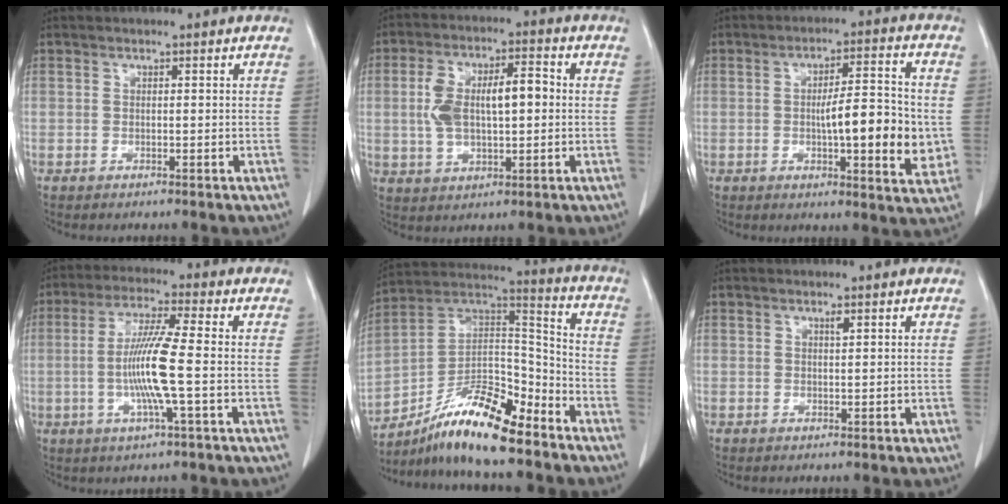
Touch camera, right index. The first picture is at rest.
{"total": 10.7, "force": [0.4, 4.2, 9.8], "torque": [-0.194, 0.029, 0.012]}
{"total": 11.9, "force": [-1.1, 2.5, 11.6], "torque": [-0.166, 0.006, -0.018]}
{"total": 9.7, "force": [-1.4, -0.5, 9.6], "torque": [-0.188, -0.004, -0.032]}
{"total": 15.2, "force": [-11.4, 2.8, 9.7], "torque": [-0.165, 0.029, -0.199]}
{"total": 0.7, "force": [0.4, 0.0, 0.6], "torque": [-0.011, -0.001, 0.007]}